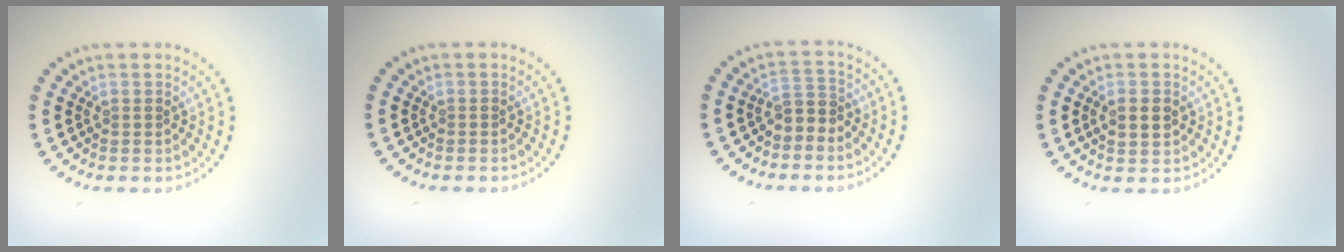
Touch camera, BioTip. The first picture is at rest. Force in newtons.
{"total": 0.0}
{"total": 1.8, "press": 1.5, "slide": 1.0}
{"total": 1.7, "press": 1.7, "slide": 0.1}